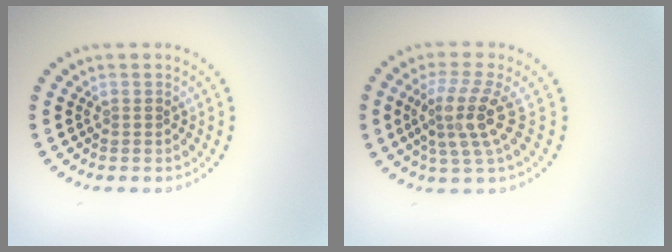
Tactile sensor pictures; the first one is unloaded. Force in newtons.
{"total": 4.0, "press": 2.9, "slide": 2.8}